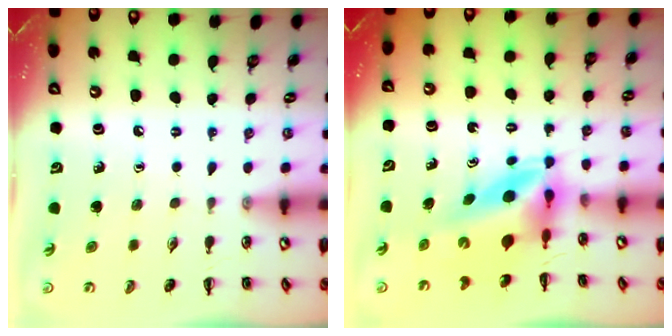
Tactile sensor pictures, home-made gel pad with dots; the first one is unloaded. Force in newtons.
{"total": 6.2, "press": 6.0, "slide": 1.4}